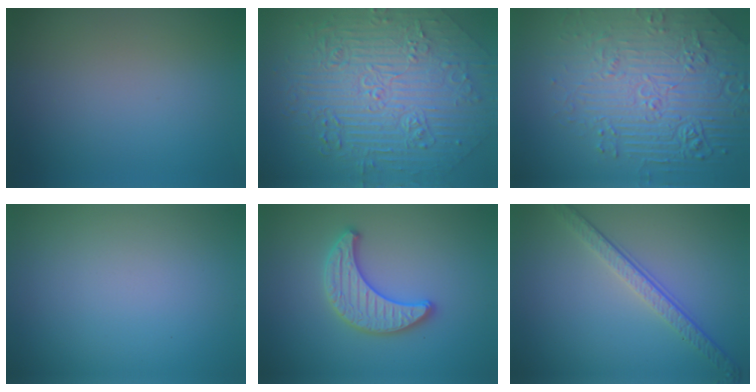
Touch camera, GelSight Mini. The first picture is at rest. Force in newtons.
{"total": 11.1, "press": 7.5, "slide": 8.1}
{"total": 8.5, "press": 6.3, "slide": 5.7}
{"total": 0.0}
{"total": 3.4, "press": 3.4, "slide": 0.2}
{"total": 3.9, "press": 2.8, "slide": 2.7}